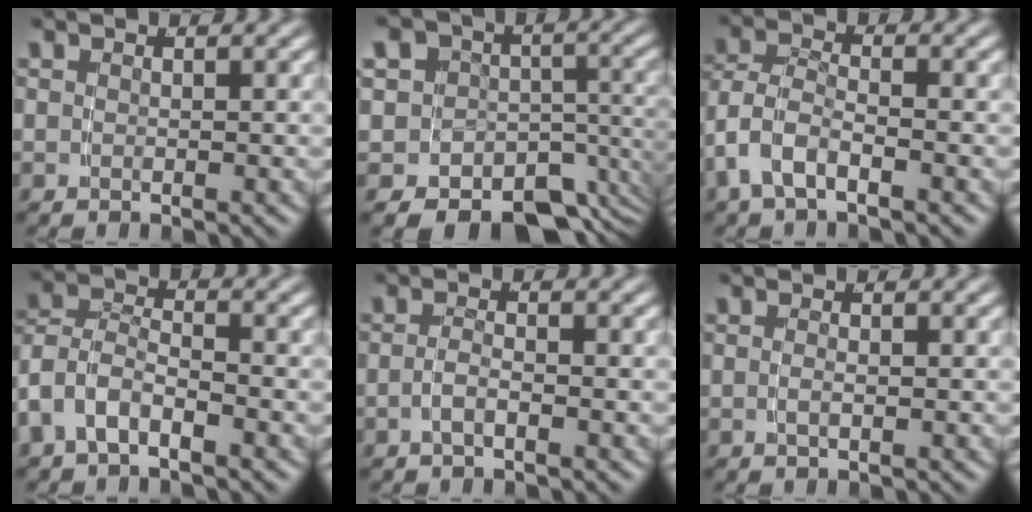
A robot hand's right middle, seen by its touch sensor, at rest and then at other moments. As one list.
[{"total": 18.3, "force": [-7.4, 15.3, 6.8], "torque": [-0.176, -0.080, -0.114]}, {"total": 4.0, "force": [-1.3, 2.8, 2.5], "torque": [-0.069, -0.021, -0.017]}, {"total": 6.4, "force": [-2.1, 5.3, 2.9], "torque": [-0.087, -0.023, -0.042]}, {"total": 1.6, "force": [-1.2, -0.1, 1.0], "torque": [-0.025, -0.008, -0.019]}, {"total": 0.8, "force": [-0.5, -0.4, 0.5], "torque": [-0.016, -0.008, -0.004]}]